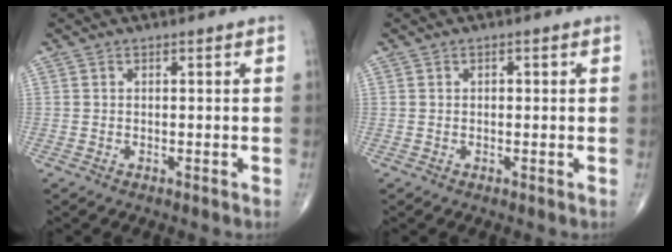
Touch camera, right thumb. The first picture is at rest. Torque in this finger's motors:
{"motor_torque": [-0.05, -0.17, 0.00, -0.10, 0.05]}